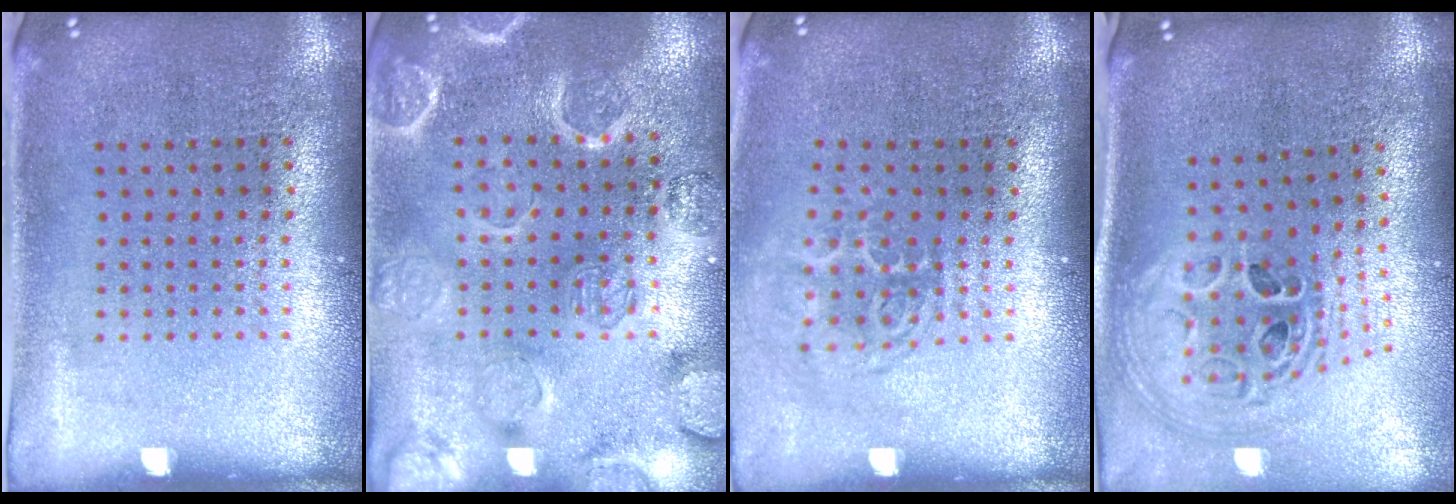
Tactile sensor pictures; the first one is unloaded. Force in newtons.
{"total": 2.9, "press": 2.8, "slide": 0.3}
{"total": 1.8, "press": 1.2, "slide": 1.3}
{"total": 1.9, "press": 1.6, "slide": 1.1}